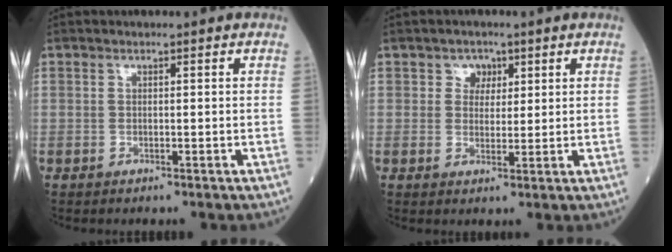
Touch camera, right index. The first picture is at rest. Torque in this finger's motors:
{"motor_torque": [0.01, 0.01, 0.00, 0.01]}